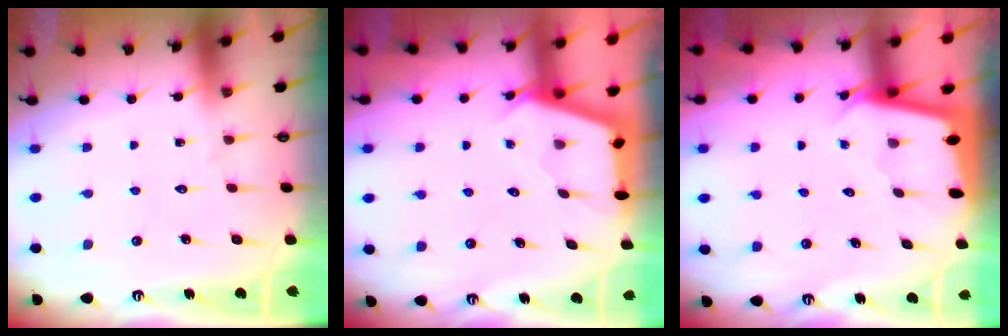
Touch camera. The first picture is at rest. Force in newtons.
{"total": 2.7, "press": 2.7, "slide": 0.3}
{"total": 1.8, "press": 1.8, "slide": 0.1}